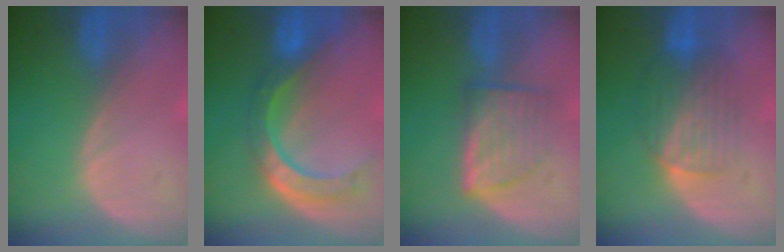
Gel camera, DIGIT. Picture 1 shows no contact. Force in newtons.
{"total": 8.6, "press": 7.2, "slide": 4.8}
{"total": 6.3, "press": 6.0, "slide": 1.7}
{"total": 6.5, "press": 6.4, "slide": 1.0}